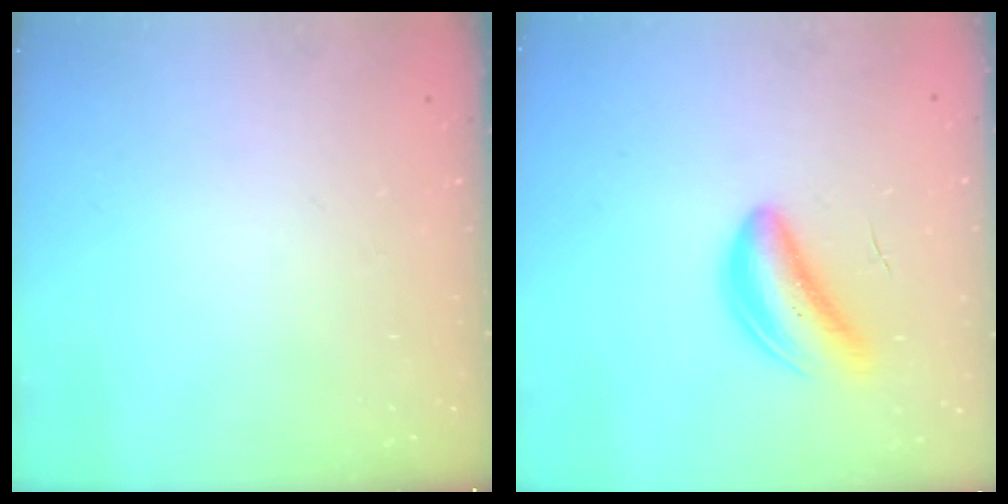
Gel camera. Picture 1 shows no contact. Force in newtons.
{"total": 7.6, "press": 7.4, "slide": 2.0}